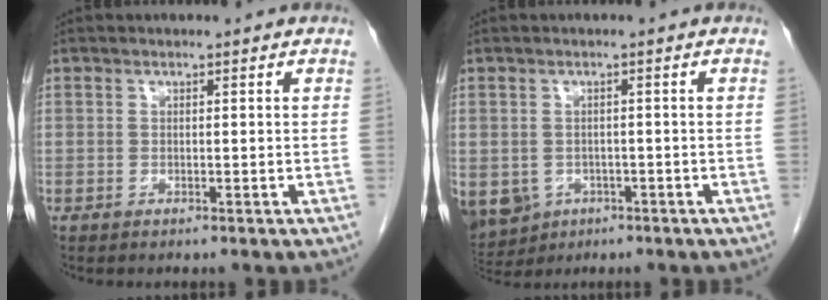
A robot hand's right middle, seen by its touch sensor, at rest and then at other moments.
{"total": 11.9, "force": [-5.5, 9.5, 4.6], "torque": [-0.133, -0.008, -0.072]}